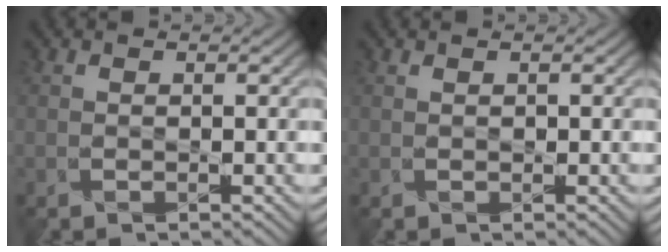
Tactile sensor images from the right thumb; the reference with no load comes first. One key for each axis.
{"total": 0.6, "fx": 0.4, "fy": 0.4, "fz": -0.3, "tx": 0.006, "ty": -0.001, "tz": 0.011}